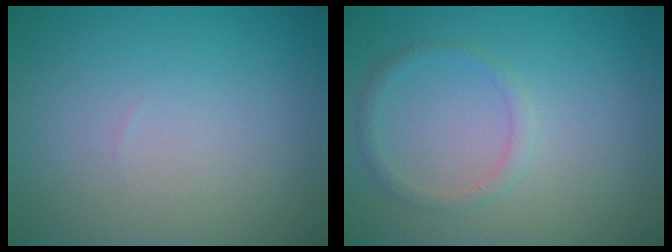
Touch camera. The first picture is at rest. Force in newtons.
{"total": 1.3, "press": 1.3, "slide": 0.0}